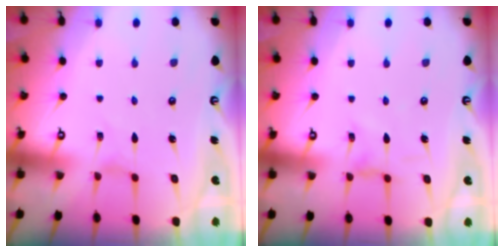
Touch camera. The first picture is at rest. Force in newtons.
{"total": 0.0}